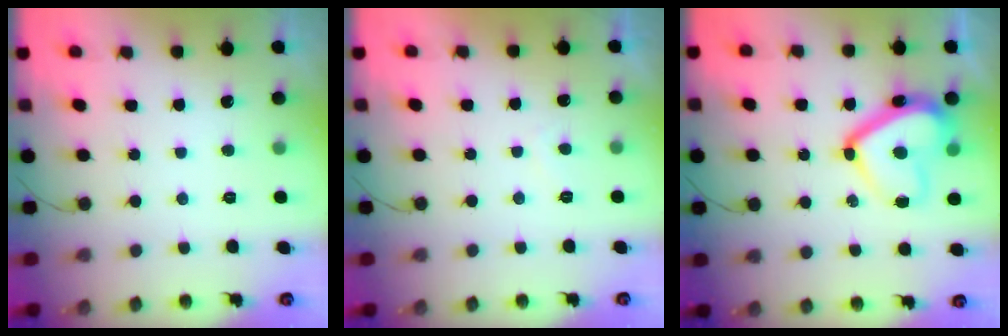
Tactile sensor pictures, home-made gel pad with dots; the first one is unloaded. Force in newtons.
{"total": 1.1, "press": 0.8, "slide": 0.7}
{"total": 16.4, "press": 16.4, "slide": 1.4}